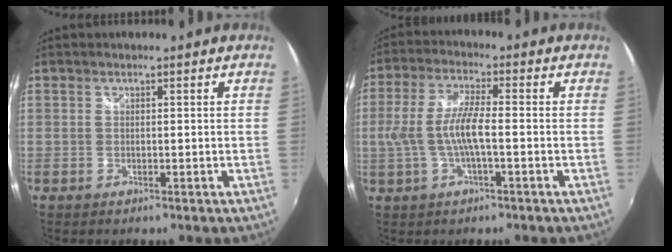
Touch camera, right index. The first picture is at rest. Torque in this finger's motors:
{"motor_torque": [0.75, -0.30, 0.41, 0.17]}